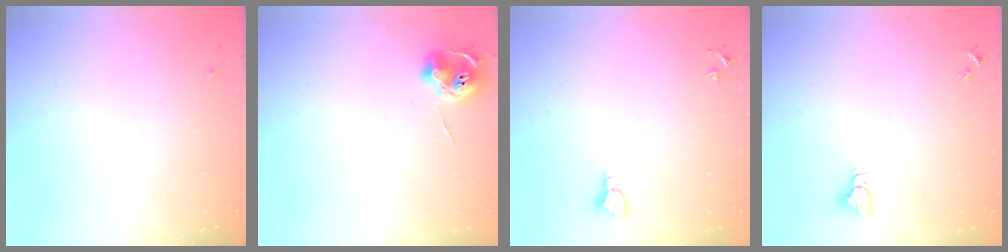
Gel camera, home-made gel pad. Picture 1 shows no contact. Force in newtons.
{"total": 8.7, "press": 8.7, "slide": 0.4}
{"total": 2.3, "press": 2.3, "slide": 0.3}
{"total": 3.0, "press": 3.0, "slide": 0.1}